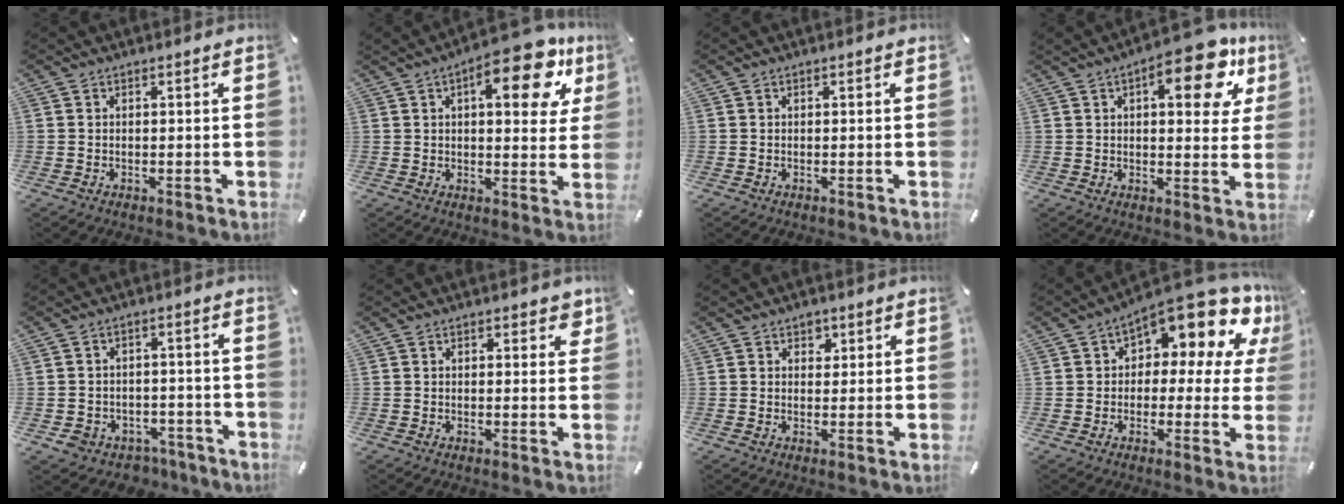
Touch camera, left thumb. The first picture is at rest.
{"total": 16.5, "force": [8.2, 6.4, 12.8], "torque": [-0.167, -0.037, 0.125]}
{"total": 0.0}
{"total": 15.5, "force": [7.2, 6.5, 12.1], "torque": [-0.149, -0.030, 0.110]}
{"total": 5.2, "force": [-2.7, 4.2, 1.2], "torque": [-0.035, 0.016, -0.051]}
{"total": 2.6, "force": [1.3, 1.5, 1.7], "torque": [-0.005, -0.006, 0.014]}
{"total": 2.3, "force": [1.1, 2.0, 0.7], "torque": [0.009, -0.006, 0.012]}
{"total": 14.1, "force": [9.1, 5.9, 9.1], "torque": [-0.125, -0.080, 0.148]}